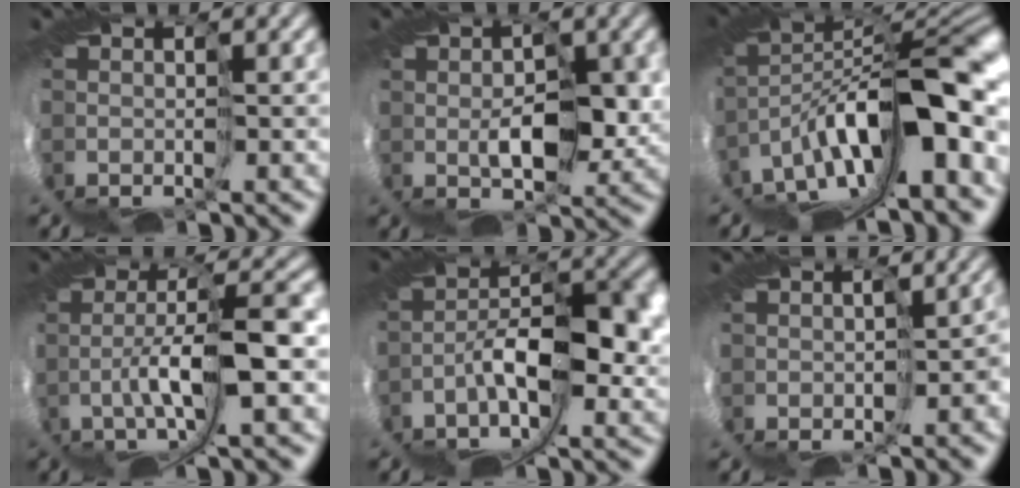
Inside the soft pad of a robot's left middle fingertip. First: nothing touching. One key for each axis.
{"total": 2.4, "fx": 1.3, "fy": 0.2, "fz": 2.0, "tx": -0.042, "ty": 0.001, "tz": 0.016}
{"total": 10.9, "fx": -2.3, "fy": 3.4, "fz": 10.1, "tx": -0.165, "ty": 0.022, "tz": -0.037}
{"total": 3.5, "fx": -0.4, "fy": -1.2, "fz": 3.3, "tx": -0.085, "ty": 0.008, "tz": -0.020}
{"total": 5.8, "fx": -1.4, "fy": 2.4, "fz": 5.1, "tx": -0.106, "ty": 0.007, "tz": -0.033}
{"total": 4.7, "fx": -2.4, "fy": 2.0, "fz": 3.4, "tx": -0.046, "ty": -0.002, "tz": -0.016}